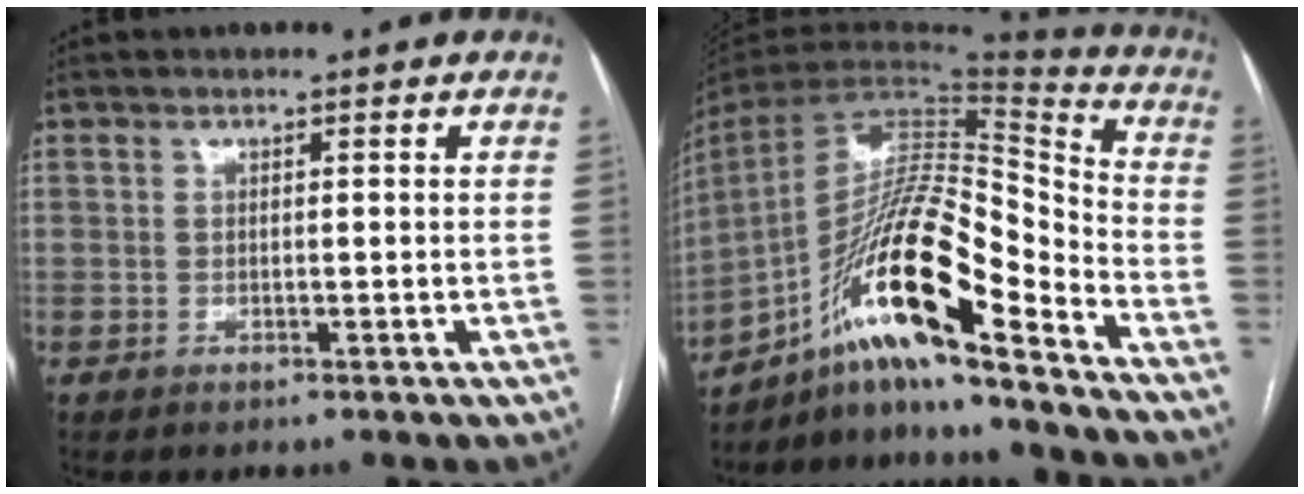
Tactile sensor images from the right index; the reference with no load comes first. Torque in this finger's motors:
{"motor_torque": [1.23, -0.90, 0.58, 0.21]}